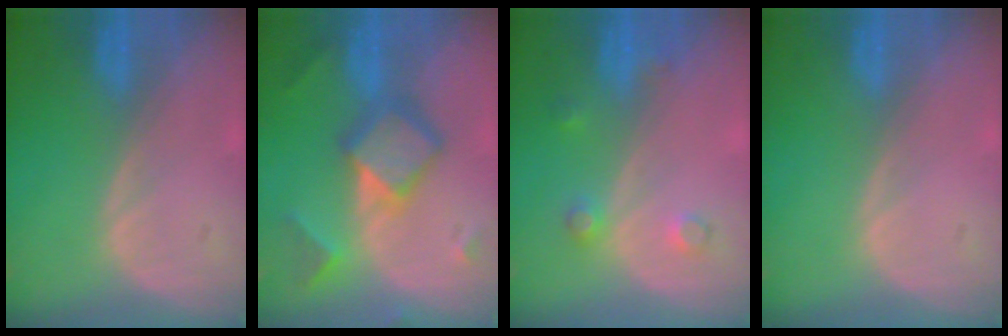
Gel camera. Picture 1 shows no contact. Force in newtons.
{"total": 7.4, "press": 7.4, "slide": 0.5}
{"total": 2.6, "press": 2.6, "slide": 0.3}
{"total": 0.0}